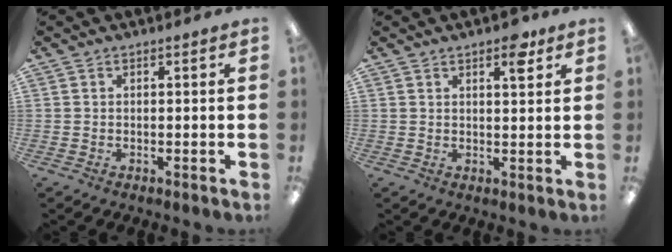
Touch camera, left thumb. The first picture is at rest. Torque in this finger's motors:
{"motor_torque": [0.14, 0.07, -0.35, 0.19, 0.04]}